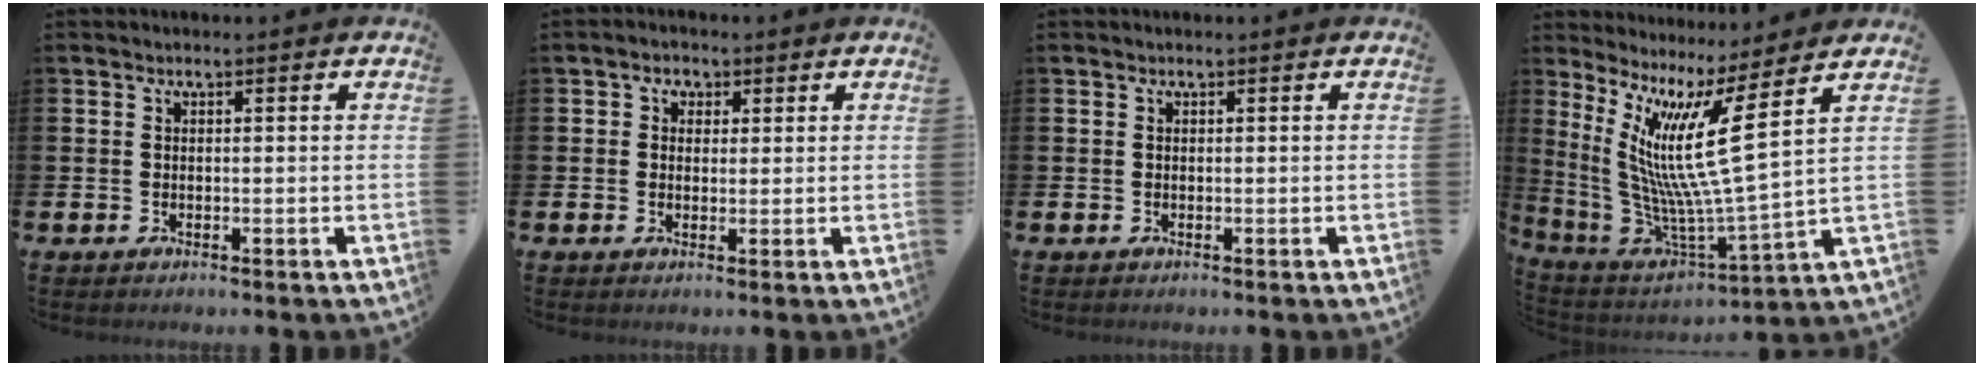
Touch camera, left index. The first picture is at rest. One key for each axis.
{"total": 2.2, "fx": 1.0, "fy": 1.9, "fz": 0.3, "tx": 0.009, "ty": 0.003, "tz": 0.011}
{"total": 0.0}
{"total": 12.8, "fx": 5.2, "fy": 0.7, "fz": 11.7, "tx": -0.228, "ty": -0.066, "tz": 0.071}